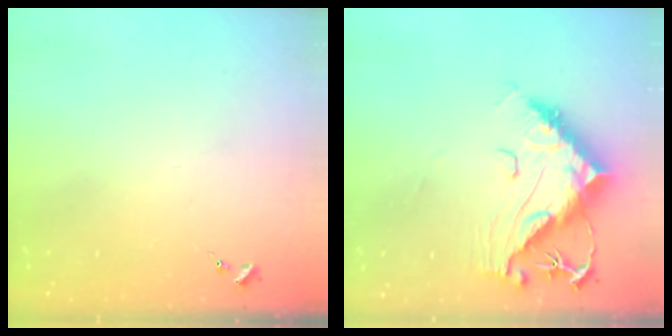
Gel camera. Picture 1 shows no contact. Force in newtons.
{"total": 14.6, "press": 14.5, "slide": 1.5}